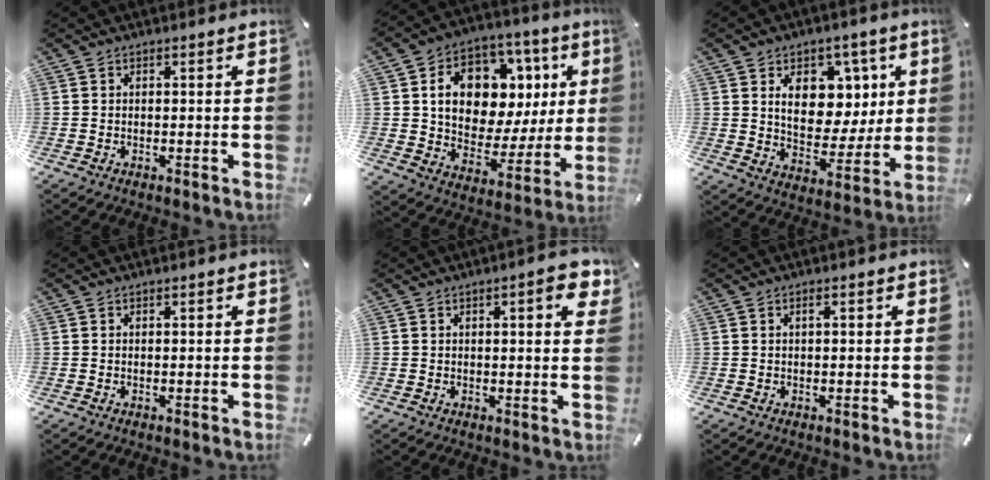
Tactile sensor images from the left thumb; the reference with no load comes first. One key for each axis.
{"total": 15.9, "fx": 5.8, "fy": 11.1, "fz": 9.9, "tx": -0.154, "ty": -0.033, "tz": 0.106}
{"total": 12.6, "fx": 4.6, "fy": 9.7, "fz": 6.6, "tx": -0.091, "ty": -0.023, "tz": 0.087}
{"total": 0.0}
{"total": 5.3, "fx": 2.4, "fy": 1.5, "fz": 4.6, "tx": -0.059, "ty": -0.010, "tz": 0.033}
{"total": 1.1, "fx": 0.3, "fy": 0.4, "fz": 1.0, "tx": -0.019, "ty": 0.005, "tz": 0.004}